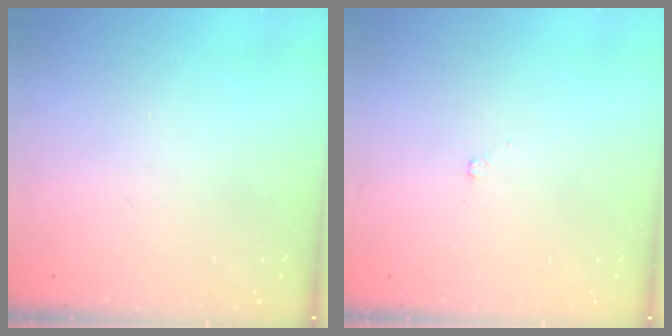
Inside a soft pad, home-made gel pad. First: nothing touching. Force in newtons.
{"total": 1.8, "press": 1.8, "slide": 0.3}